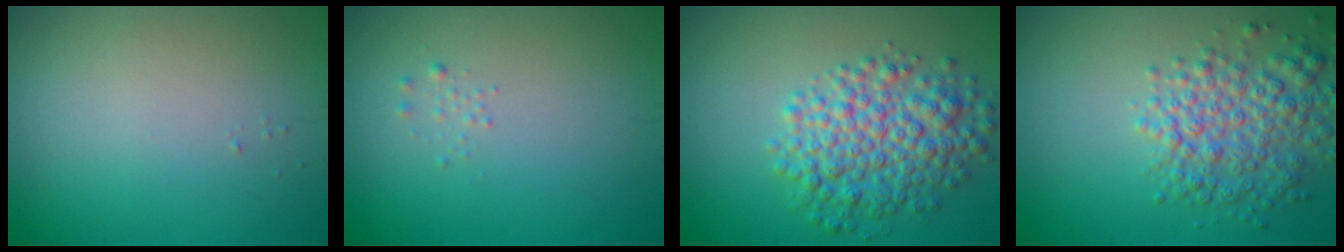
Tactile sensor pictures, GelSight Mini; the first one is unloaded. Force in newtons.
{"total": 0.6, "press": 0.6, "slide": 0.0}
{"total": 6.2, "press": 6.2, "slide": 0.1}
{"total": 5.2, "press": 5.2, "slide": 0.1}